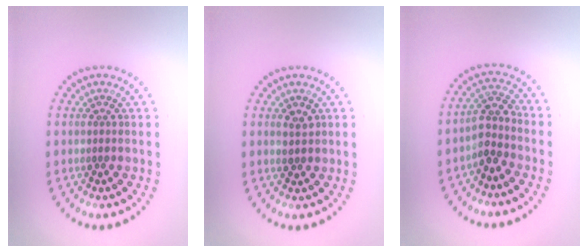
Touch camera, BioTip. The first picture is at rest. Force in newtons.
{"total": 1.4, "press": 1.4, "slide": 0.2}
{"total": 2.6, "press": 2.0, "slide": 1.7}